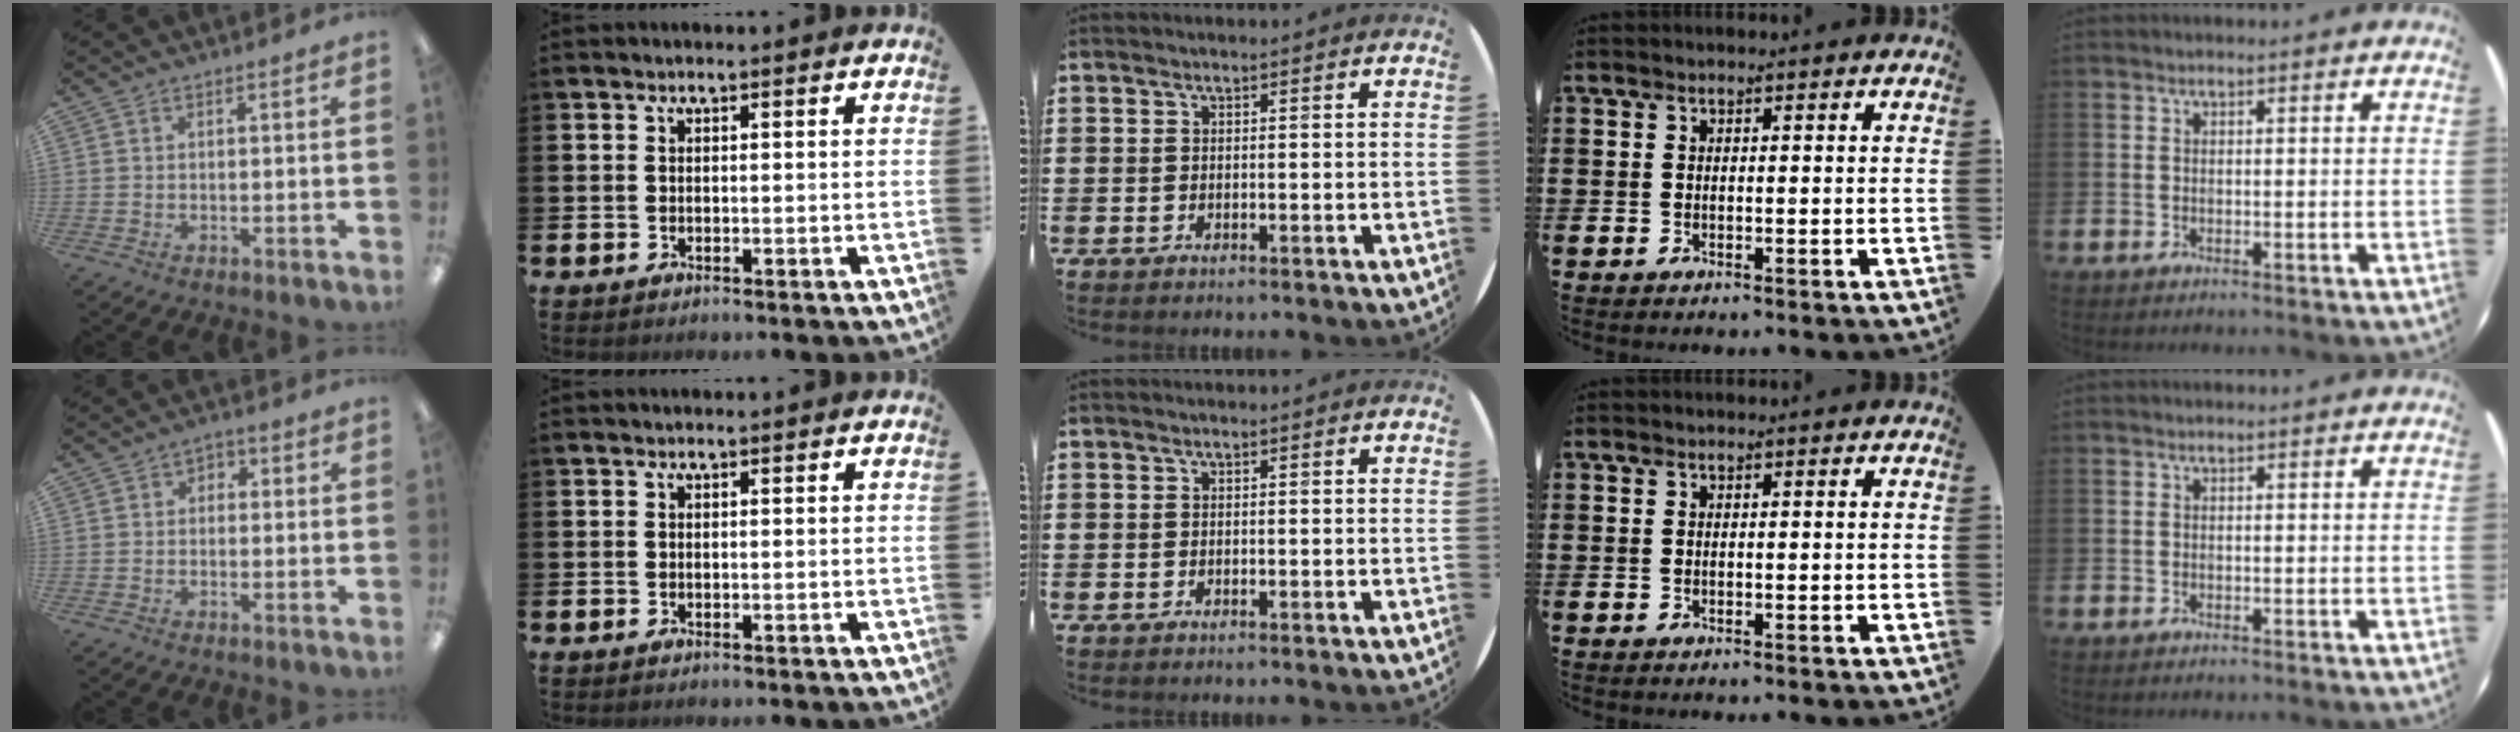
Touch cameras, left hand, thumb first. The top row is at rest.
{"thumb": {"total": 2.1, "force": [-0.7, 1.7, 1.1], "torque": [-0.019, 0.010, -0.016]}}